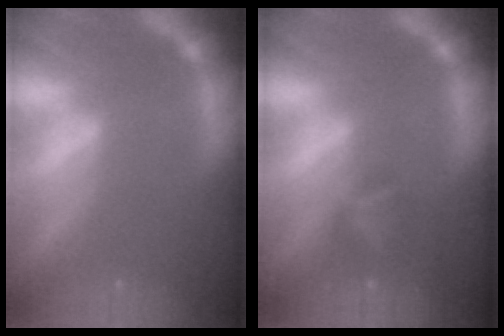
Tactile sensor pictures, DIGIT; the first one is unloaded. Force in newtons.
{"total": 2.4}